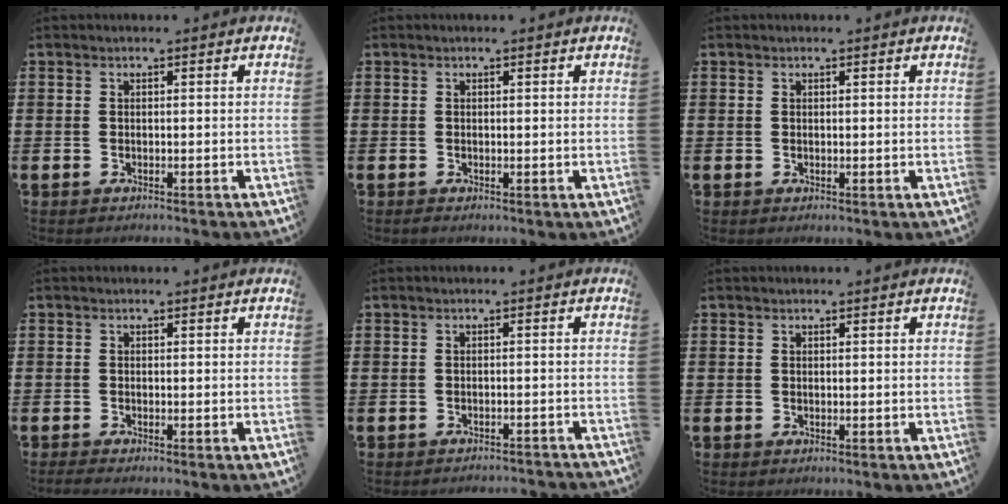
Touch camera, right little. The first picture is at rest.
{"total": 0.0}
{"total": 0.0}
{"total": 0.6, "force": [-0.1, 0.1, 0.5], "torque": [-0.009, 0.000, -0.002]}
{"total": 1.2, "force": [-1.2, -0.2, 0.0], "torque": [-0.001, 0.003, -0.026]}
{"total": 0.0}